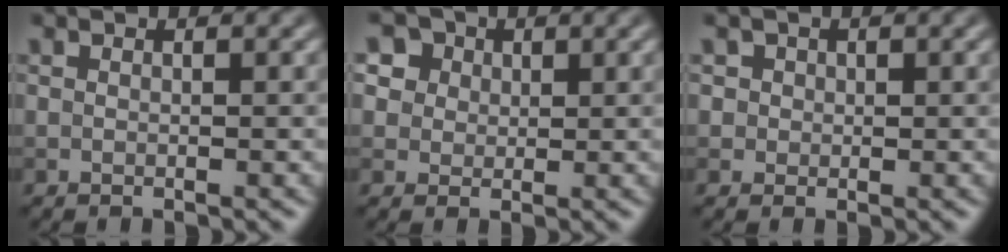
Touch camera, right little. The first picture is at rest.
{"total": 6.7, "force": [3.5, 5.0, 2.7], "torque": [-0.065, 0.011, 0.048]}
{"total": 1.7, "force": [0.5, 1.5, 0.6], "torque": [-0.003, 0.002, 0.009]}